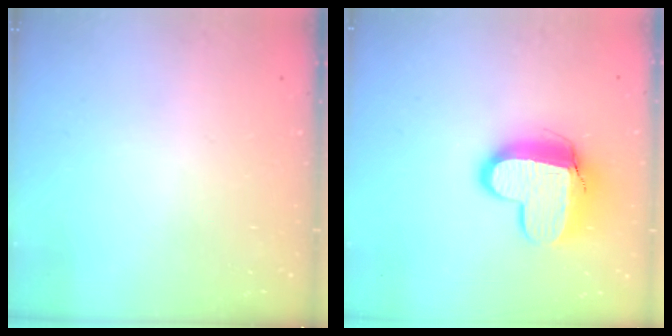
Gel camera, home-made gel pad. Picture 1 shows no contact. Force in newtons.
{"total": 12.3, "press": 12.2, "slide": 1.3}